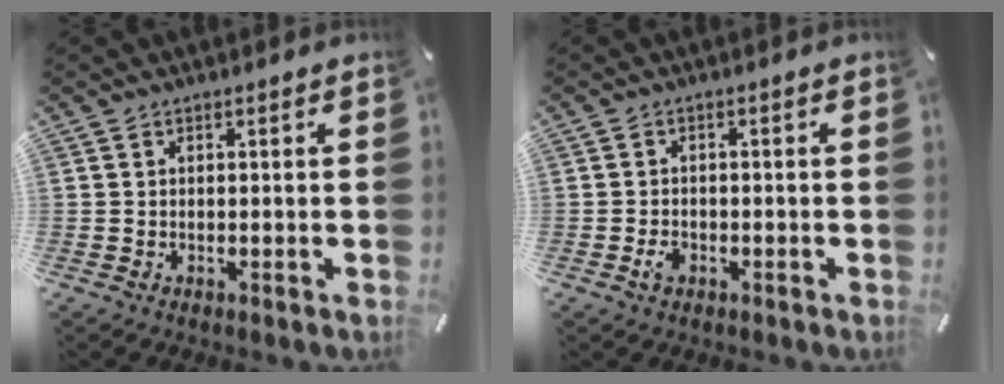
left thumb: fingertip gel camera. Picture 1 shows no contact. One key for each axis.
{"total": 2.2, "fx": -1.0, "fy": 1.5, "fz": 1.2, "tx": -0.029, "ty": 0.004, "tz": -0.021}